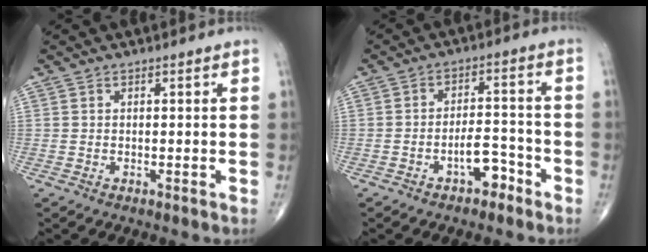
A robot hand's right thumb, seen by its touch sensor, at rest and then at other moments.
{"total": 5.6, "force": [-3.3, 2.8, 3.6], "torque": [-0.040, 0.033, -0.052]}